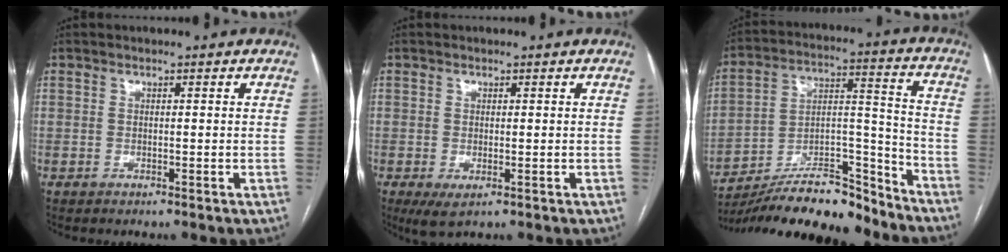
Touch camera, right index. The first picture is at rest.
{"total": 2.9, "force": [-1.2, 1.3, 2.3], "torque": [-0.037, -0.008, -0.011]}
{"total": 20.2, "force": [-18.1, 3.5, 8.4], "torque": [-0.146, 0.023, -0.302]}